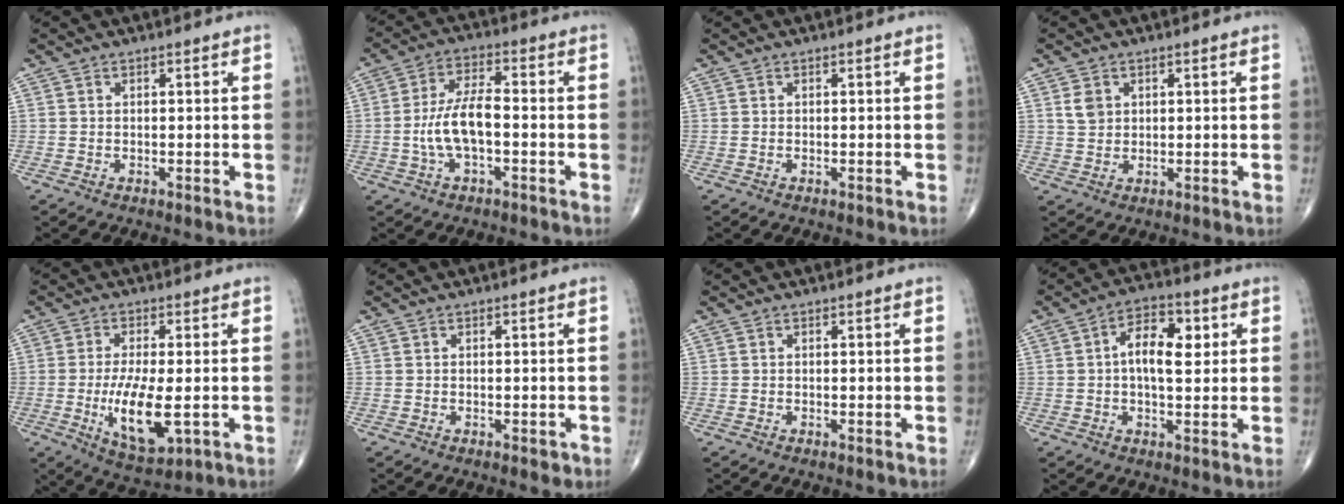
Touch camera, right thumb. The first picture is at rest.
{"total": 8.7, "force": [-1.7, 3.5, 7.8], "torque": [-0.160, 0.025, -0.035]}
{"total": 0.0}
{"total": 3.2, "force": [1.1, 2.5, 1.6], "torque": [-0.020, -0.004, 0.025]}
{"total": 11.0, "force": [-2.0, 3.9, 10.1], "torque": [-0.180, -0.020, -0.026]}
{"total": 0.9, "force": [-0.4, 0.5, 0.6], "torque": [-0.004, -0.002, -0.004]}
{"total": 0.0}
{"total": 9.1, "force": [1.5, 4.7, 7.6], "torque": [-0.107, 0.011, 0.018]}